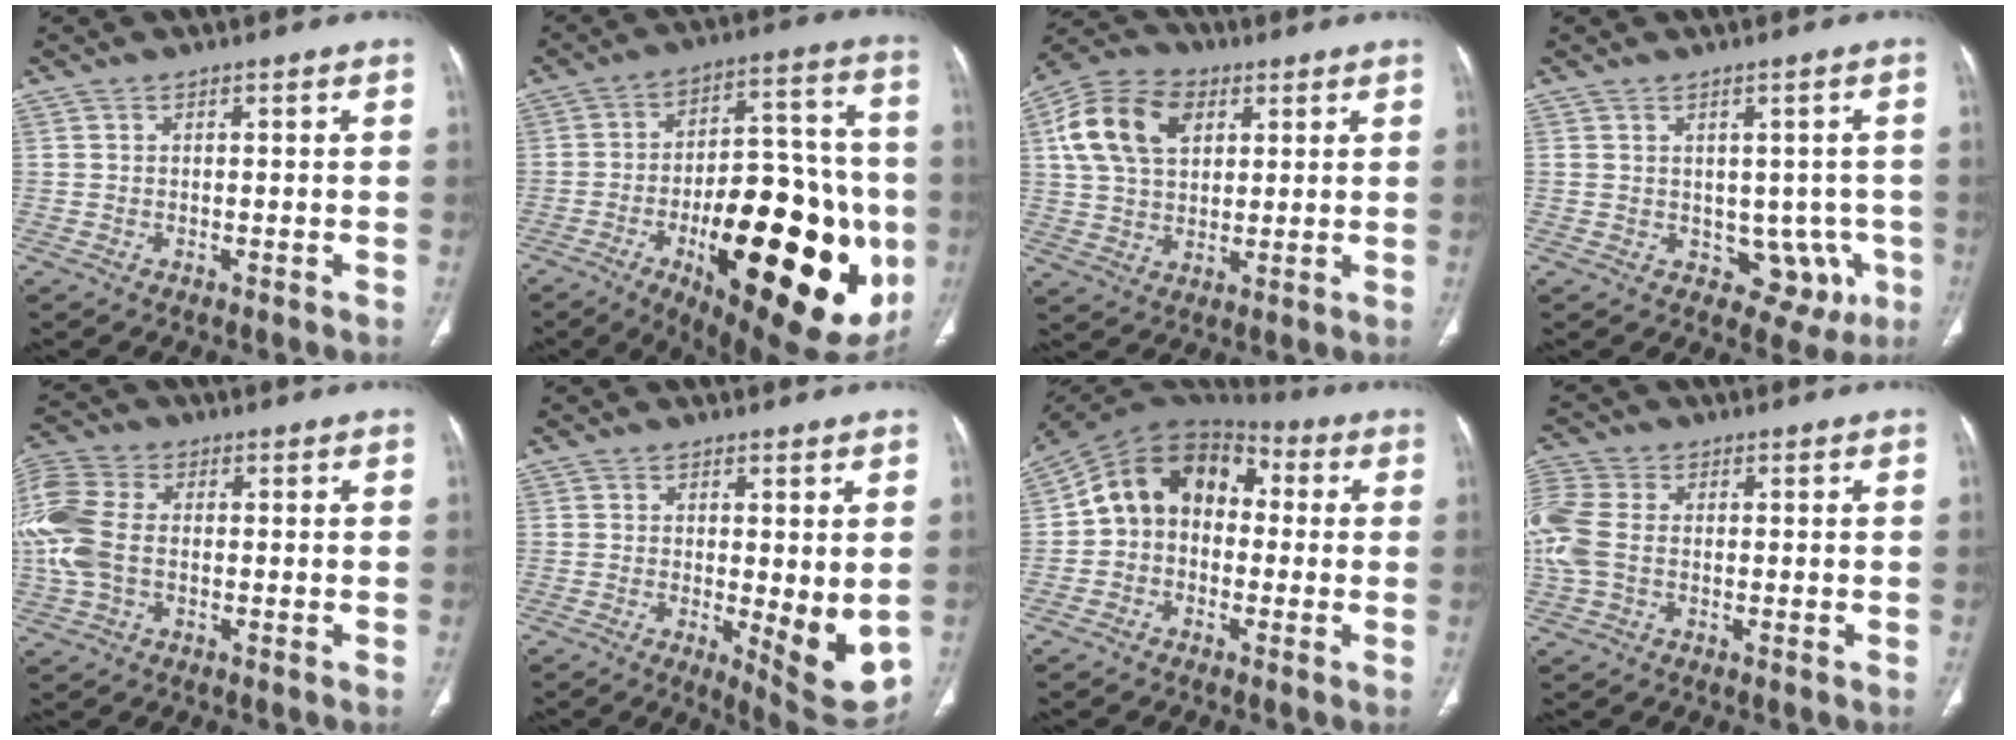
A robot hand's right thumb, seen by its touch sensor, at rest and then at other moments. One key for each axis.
{"total": 35.0, "fx": -9.5, "fy": 14.8, "fz": 30.2, "tx": -0.366, "ty": 0.015, "tz": -0.118}
{"total": 14.2, "fx": 4.5, "fy": 9.5, "fz": 9.5, "tx": -0.166, "ty": 0.009, "tz": 0.081}
{"total": 7.1, "fx": -1.2, "fy": 5.4, "fz": 4.4, "tx": -0.010, "ty": -0.001, "tz": 0.000}
{"total": 12.5, "fx": -0.4, "fy": 8.2, "fz": 9.4, "tx": -0.242, "ty": 0.022, "tz": -0.008}
{"total": 9.2, "fx": -1.0, "fy": 3.0, "fz": 8.6, "tx": -0.109, "ty": -0.026, "tz": -0.007}
{"total": 13.3, "fx": 0.3, "fy": 10.3, "fz": 8.4, "tx": -0.111, "ty": 0.049, "tz": -0.012}
{"total": 9.3, "fx": -0.3, "fy": 6.4, "fz": 6.8, "tx": -0.188, "ty": 0.018, "tz": -0.009}